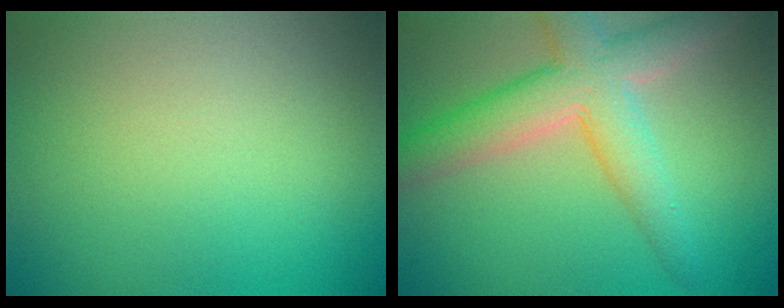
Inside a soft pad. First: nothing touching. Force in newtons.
{"total": 6.1, "press": 6.1, "slide": 0.4}